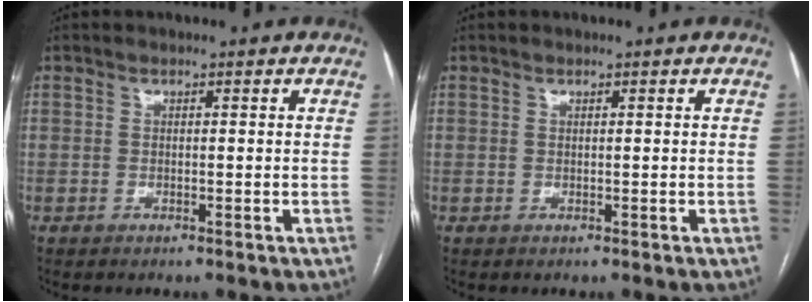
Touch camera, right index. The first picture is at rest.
{"total": 0.0}